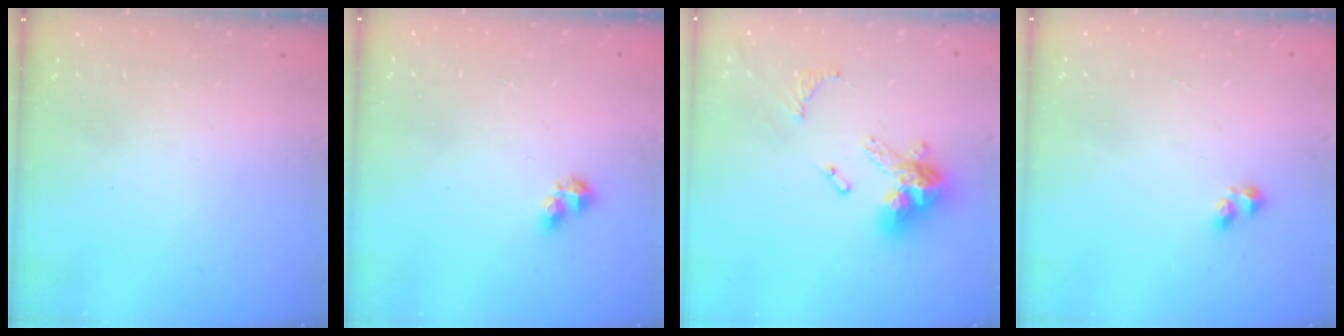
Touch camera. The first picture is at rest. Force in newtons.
{"total": 2.9, "press": 2.9, "slide": 0.3}
{"total": 14.6, "press": 14.6, "slide": 1.6}
{"total": 2.5, "press": 2.3, "slide": 0.9}